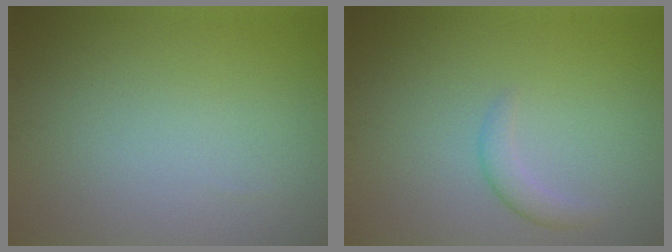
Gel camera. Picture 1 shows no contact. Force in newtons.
{"total": 1.6, "press": 1.6, "slide": 0.0}